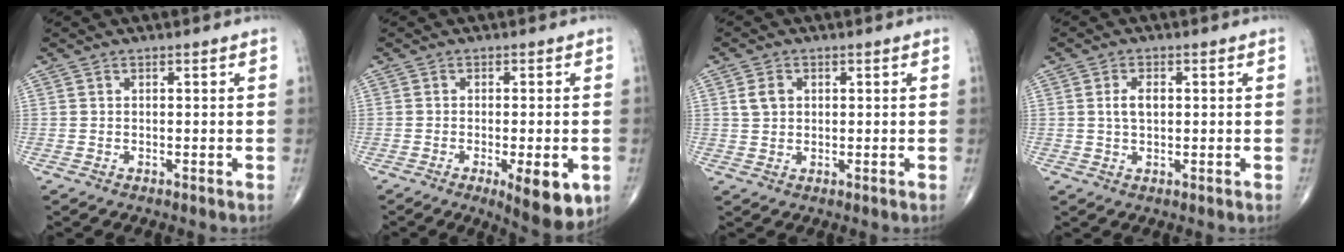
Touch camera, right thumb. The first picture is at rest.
{"total": 9.5, "force": [-3.4, 2.9, 8.4], "torque": [-0.102, -0.008, -0.041]}
{"total": 3.1, "force": [0.8, 2.4, 1.8], "torque": [-0.024, 0.002, 0.018]}
{"total": 3.1, "force": [0.4, 1.8, 2.6], "torque": [-0.047, 0.002, 0.007]}